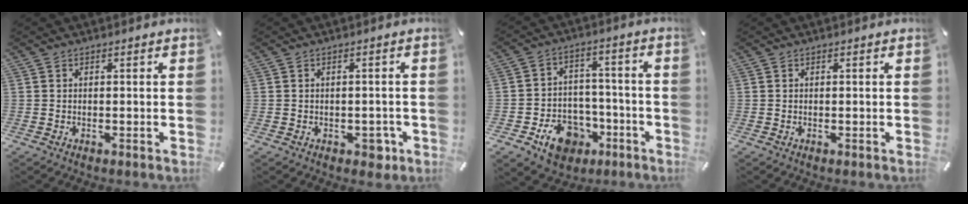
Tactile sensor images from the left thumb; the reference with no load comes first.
{"total": 4.0, "force": [-1.6, 2.6, 2.6], "torque": [-0.022, 0.004, -0.028]}
{"total": 12.1, "force": [-5.9, 9.0, 5.4], "torque": [-0.076, 0.047, -0.095]}
{"total": 0.0}